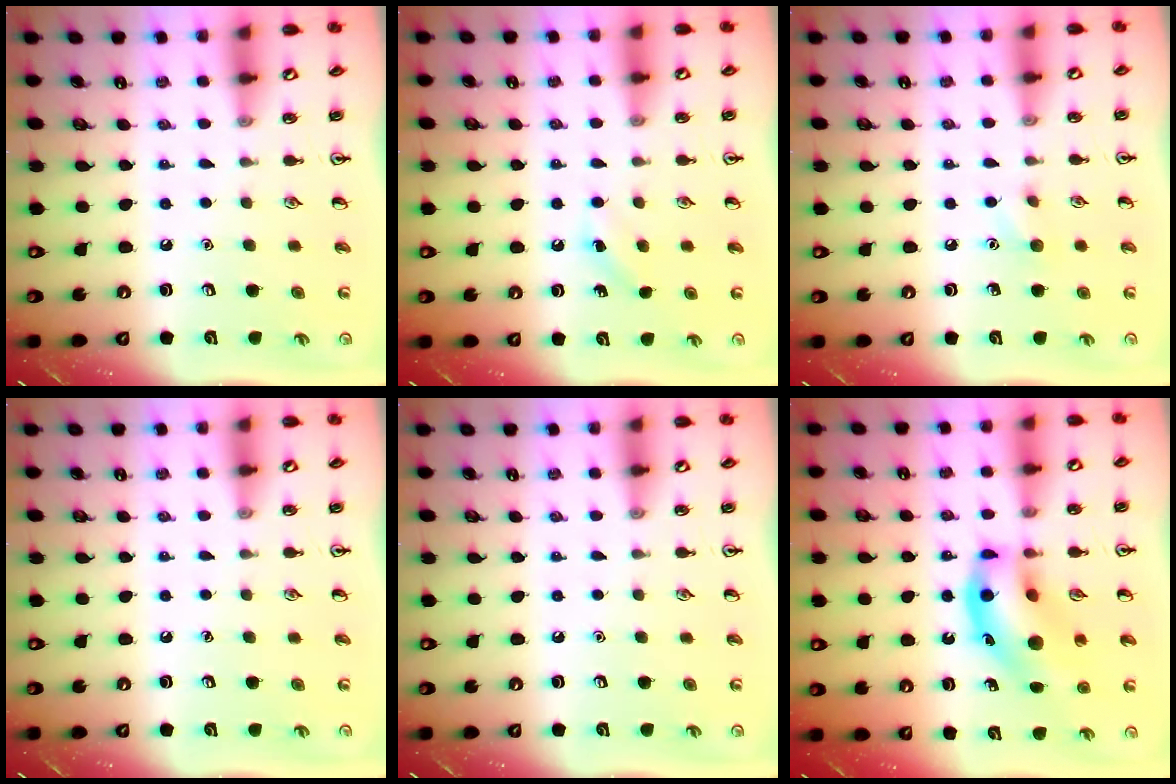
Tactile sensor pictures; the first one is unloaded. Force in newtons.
{"total": 2.8, "press": 2.6, "slide": 1.0}
{"total": 6.3, "press": 6.0, "slide": 1.9}
{"total": 0.0}
{"total": 0.0}
{"total": 16.5, "press": 16.0, "slide": 3.7}